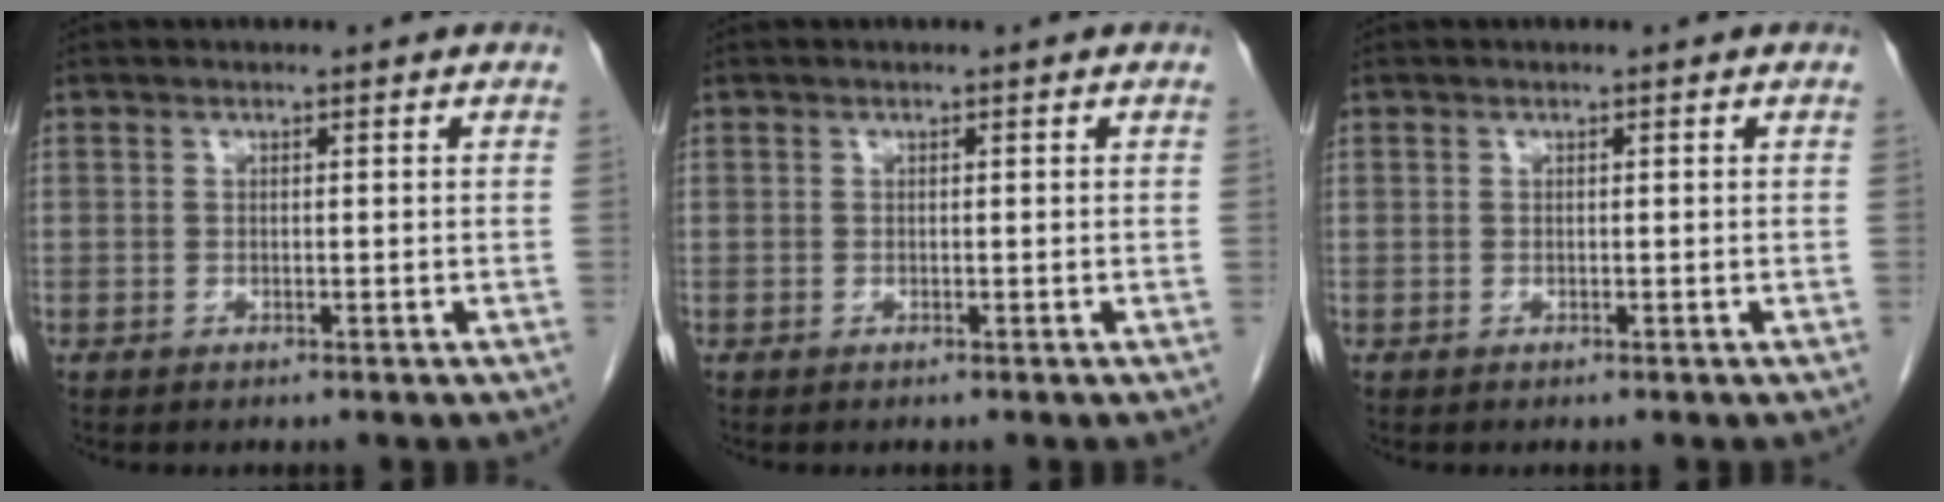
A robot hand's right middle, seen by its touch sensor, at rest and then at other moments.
{"total": 0.0}
{"total": 0.0}